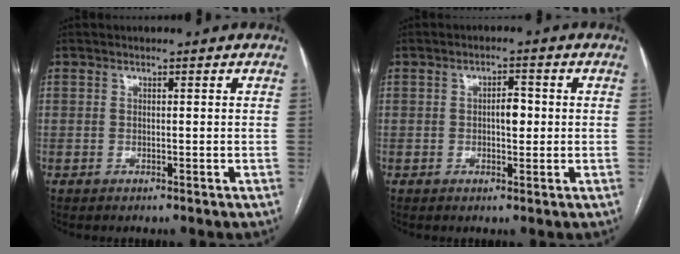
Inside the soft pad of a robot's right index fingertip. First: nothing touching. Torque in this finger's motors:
{"motor_torque": [0.89, 0.19, 0.06, 0.04]}